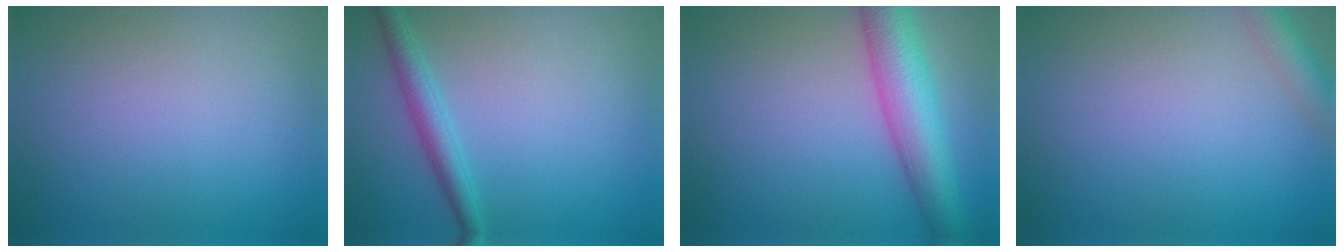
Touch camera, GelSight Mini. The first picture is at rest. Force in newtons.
{"total": 2.8, "press": 2.8, "slide": 0.1}
{"total": 7.5, "press": 7.5, "slide": 0.4}
{"total": 2.9, "press": 2.9, "slide": 0.2}